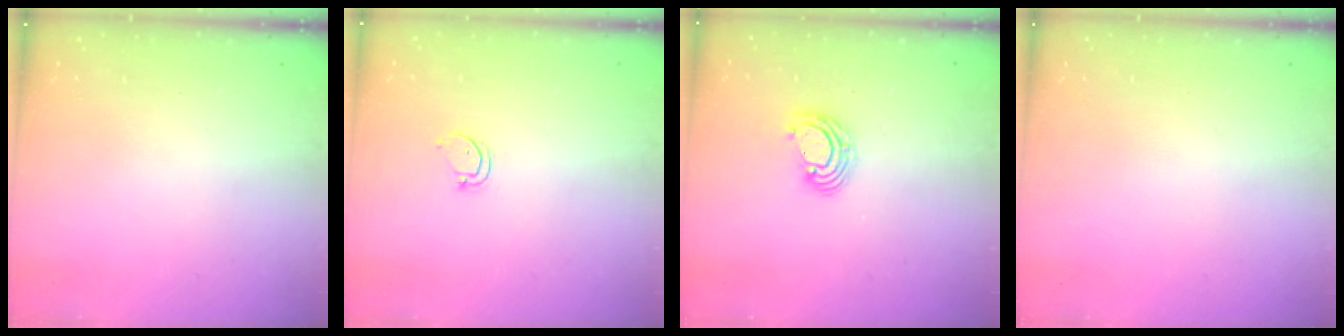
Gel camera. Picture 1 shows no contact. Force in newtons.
{"total": 2.6, "press": 2.6, "slide": 0.3}
{"total": 6.0, "press": 6.0, "slide": 0.8}
{"total": 0.0}